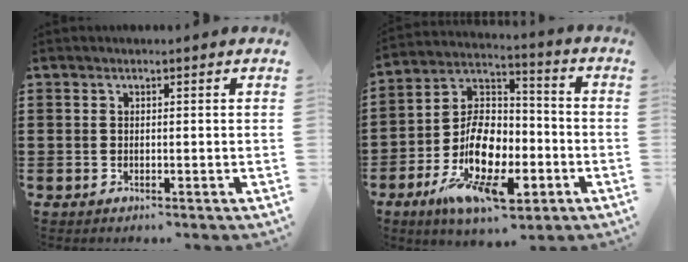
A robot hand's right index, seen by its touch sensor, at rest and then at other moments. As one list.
[{"total": 13.1, "force": [-5.9, 7.4, 9.1], "torque": [-0.168, 0.010, -0.110]}]